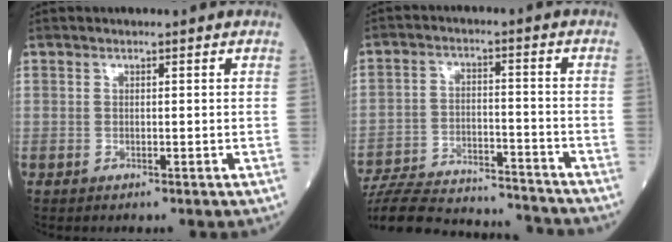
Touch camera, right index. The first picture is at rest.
{"total": 20.3, "force": [-19.3, 2.8, 5.6], "torque": [-0.131, -0.008, -0.286]}